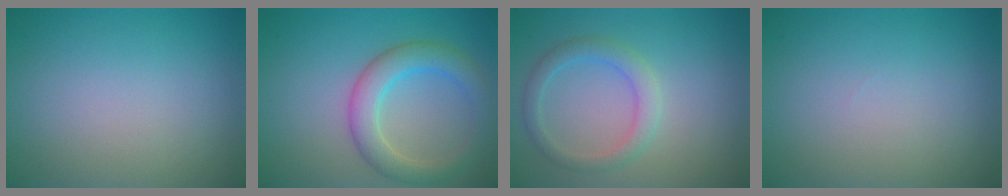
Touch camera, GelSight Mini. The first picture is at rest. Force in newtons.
{"total": 4.3, "press": 4.3, "slide": 0.3}
{"total": 2.5, "press": 2.5, "slide": 0.3}
{"total": 0.0}